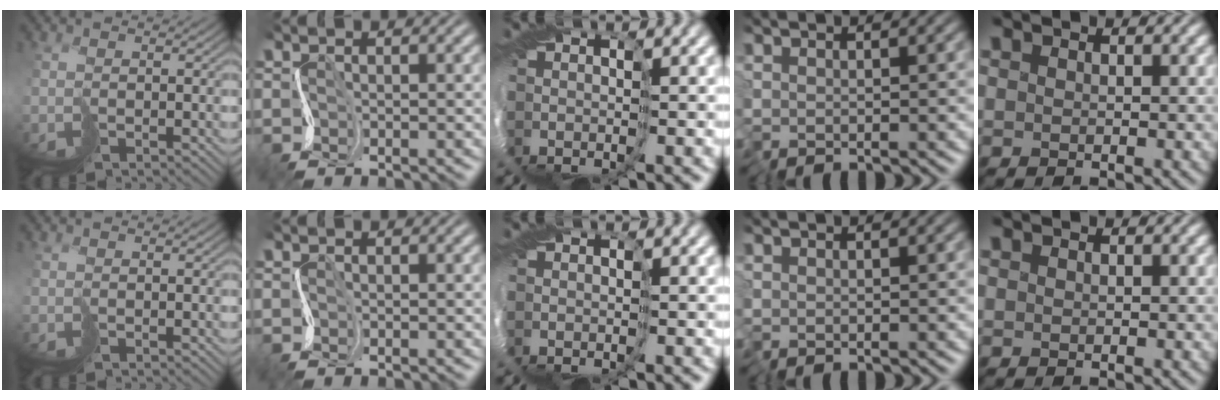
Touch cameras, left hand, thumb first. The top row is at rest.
{}